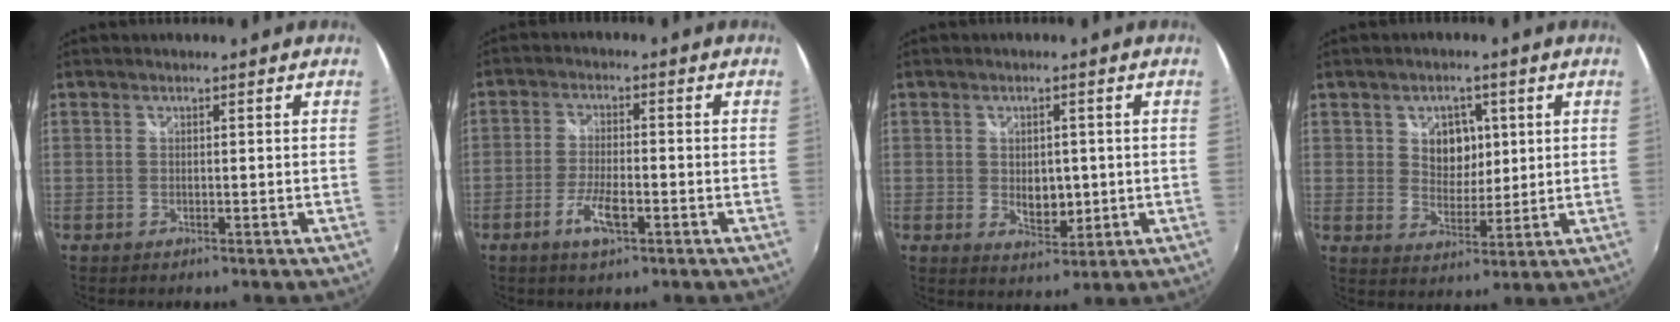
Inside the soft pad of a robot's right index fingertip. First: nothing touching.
{"total": 5.6, "force": [-2.9, 1.6, 4.6], "torque": [-0.101, -0.007, -0.055]}
{"total": 5.1, "force": [-0.3, 3.4, 3.7], "torque": [-0.057, -0.008, 0.001]}
{"total": 6.5, "force": [1.9, 5.0, 3.7], "torque": [-0.056, 0.005, 0.038]}